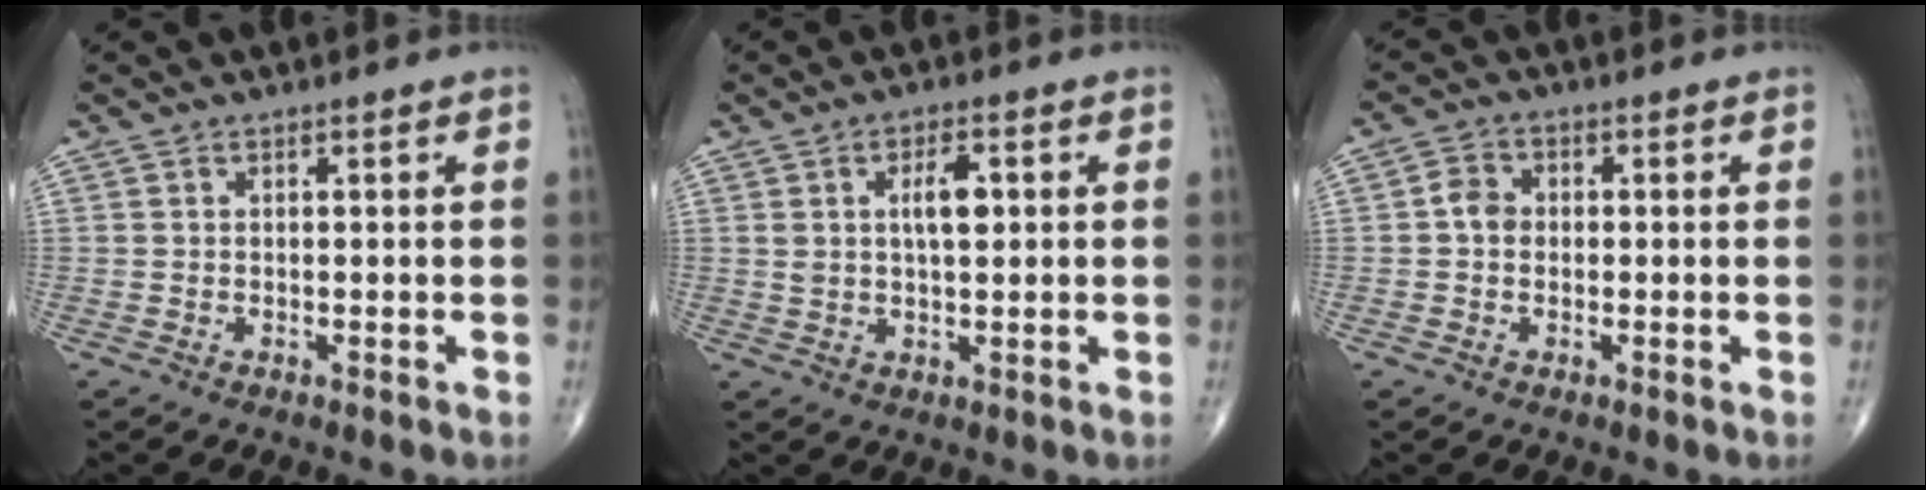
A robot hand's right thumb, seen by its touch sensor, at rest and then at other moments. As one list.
[{"total": 5.3, "force": [1.3, 2.2, 4.6], "torque": [-0.071, -0.003, 0.021]}, {"total": 3.4, "force": [-0.2, 2.8, 1.9], "torque": [-0.025, 0.012, -0.011]}]